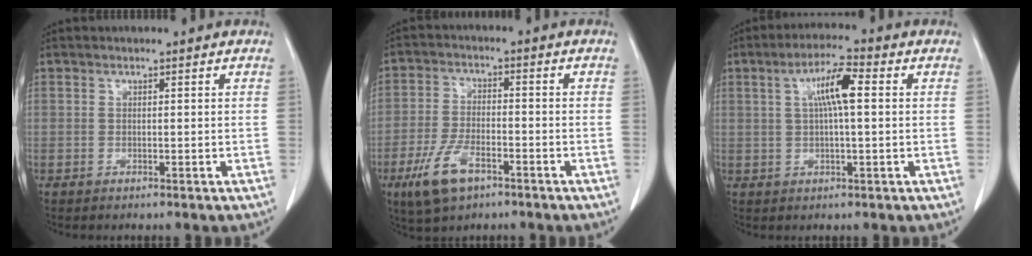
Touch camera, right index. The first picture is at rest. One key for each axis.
{"total": 8.1, "fx": -4.6, "fy": 3.4, "fz": 5.8, "tx": -0.129, "ty": -0.006, "tz": -0.081}
{"total": 6.6, "fx": 1.4, "fy": 0.8, "fz": 6.3, "tx": -0.115, "ty": 0.015, "tz": 0.024}